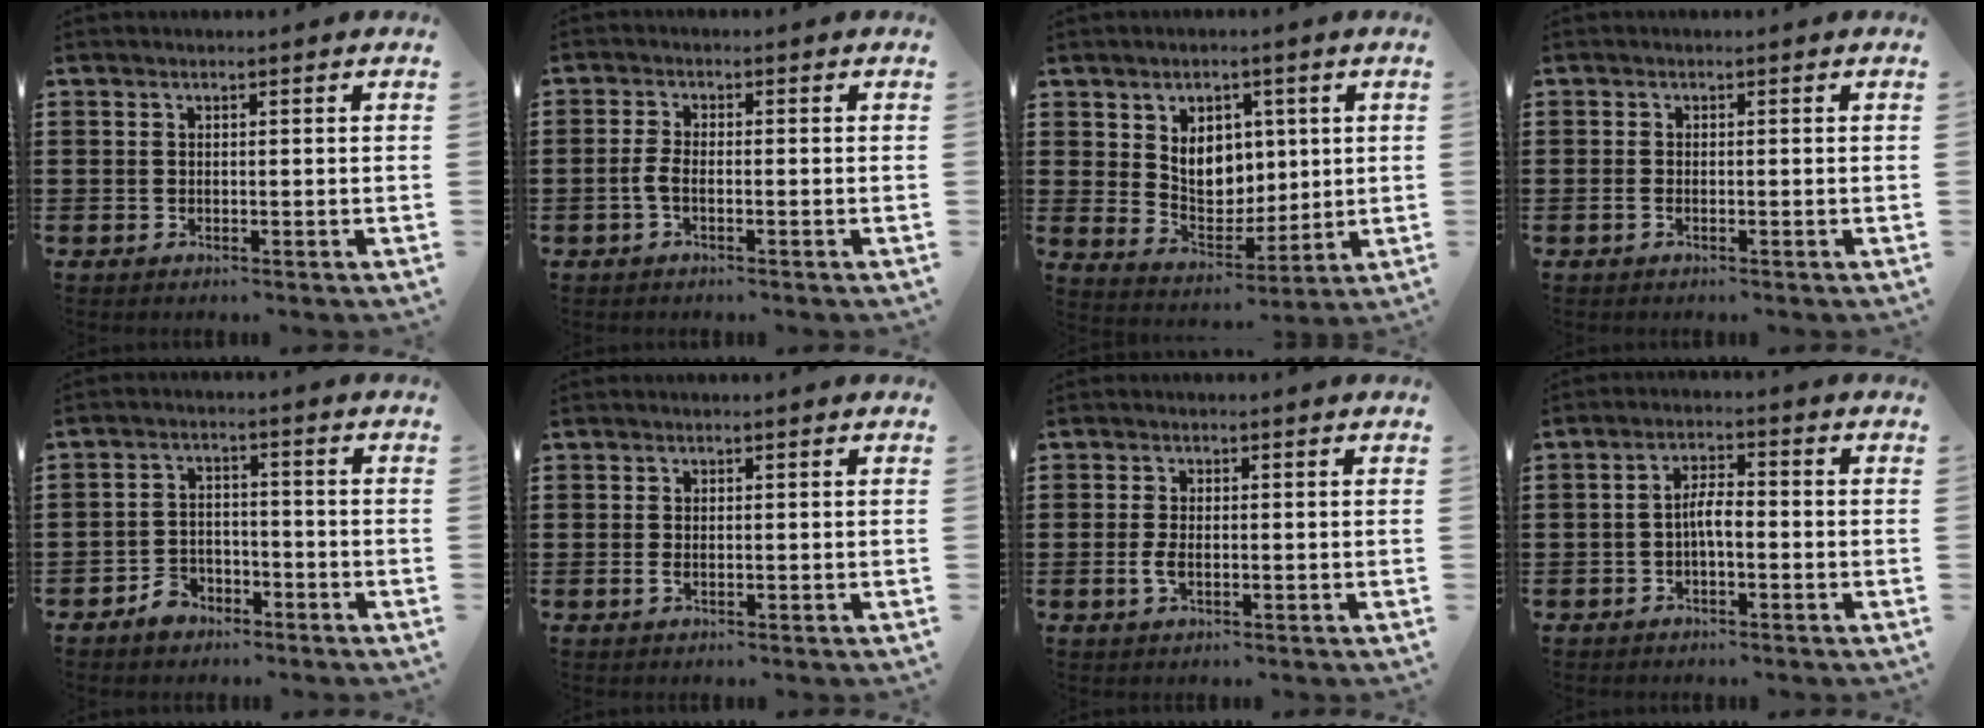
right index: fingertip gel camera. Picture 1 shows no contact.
{"total": 2.4, "force": [-1.0, 0.6, 2.1], "torque": [-0.061, -0.009, -0.024]}
{"total": 7.2, "force": [2.1, 5.6, 4.1], "torque": [-0.076, 0.005, 0.037]}
{"total": 0.6, "force": [-0.4, 0.1, 0.5], "torque": [-0.010, -0.004, -0.006]}
{"total": 4.3, "force": [-3.3, 2.4, 1.3], "torque": [-0.031, 0.012, -0.065]}
{"total": 0.8, "force": [-0.3, 0.3, 0.7], "torque": [-0.022, -0.006, -0.007]}
{"total": 2.1, "force": [-0.5, 0.8, 1.9], "torque": [-0.051, -0.009, -0.013]}
{"total": 3.5, "force": [-1.0, 1.1, 3.2], "torque": [-0.066, 0.005, -0.022]}